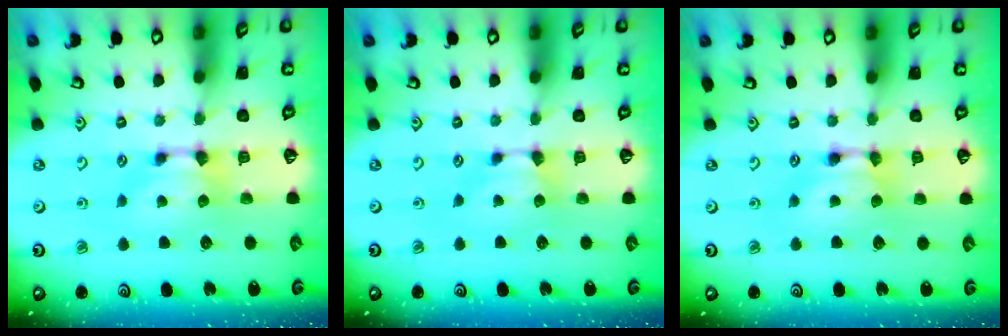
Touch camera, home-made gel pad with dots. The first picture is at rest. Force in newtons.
{"total": 0.9, "press": 0.8, "slide": 0.3}
{"total": 1.7, "press": 1.7, "slide": 0.1}